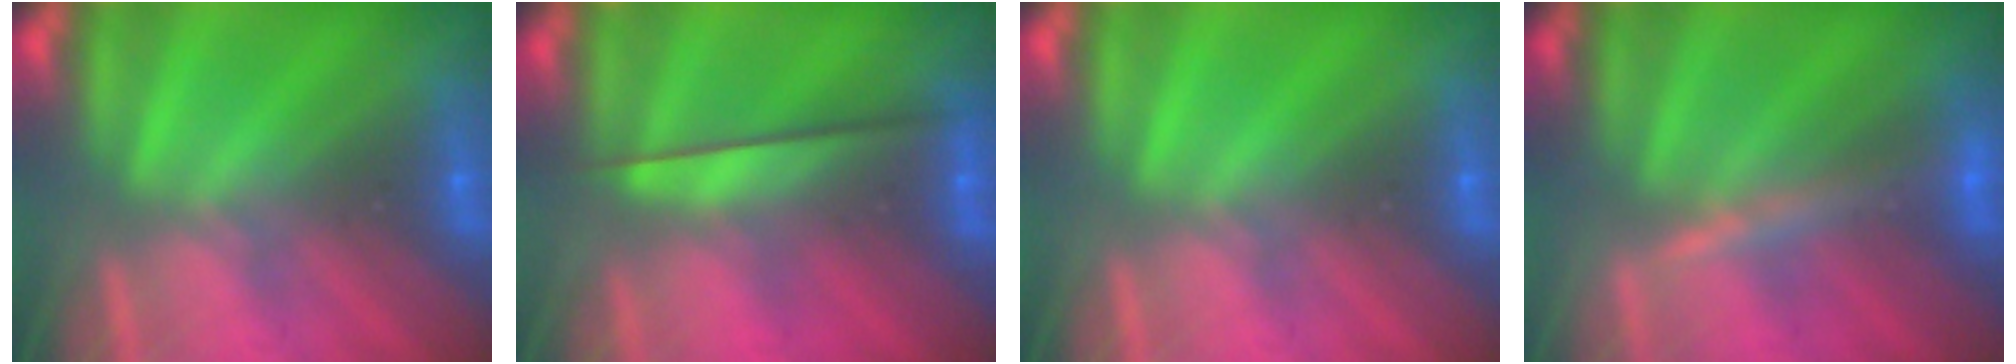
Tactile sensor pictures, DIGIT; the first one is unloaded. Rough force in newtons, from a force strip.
{"total": 2.4}
{"total": 0.0}
{"total": 3.3}